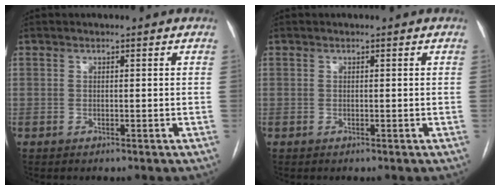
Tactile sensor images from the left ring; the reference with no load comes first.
{"total": 0.0}